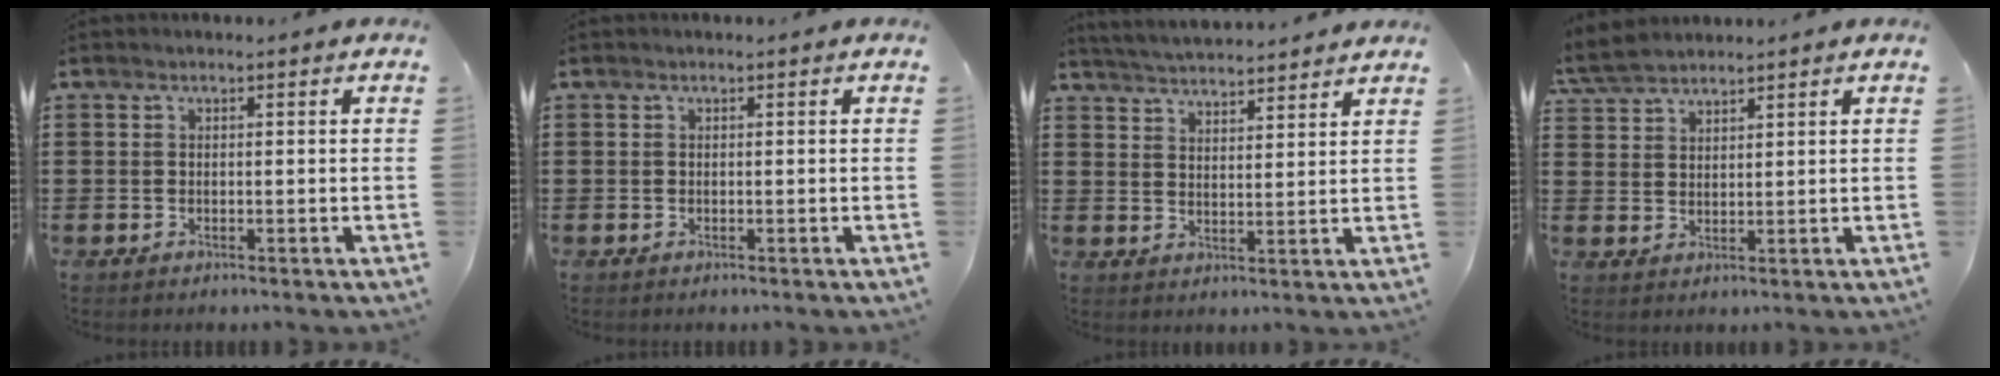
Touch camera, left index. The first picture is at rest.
{"total": 0.0}
{"total": 4.0, "force": [4.0, -0.2, 0.3], "torque": [-0.021, -0.019, 0.072]}
{"total": 4.1, "force": [3.7, 1.2, 1.2], "torque": [-0.037, -0.002, 0.071]}